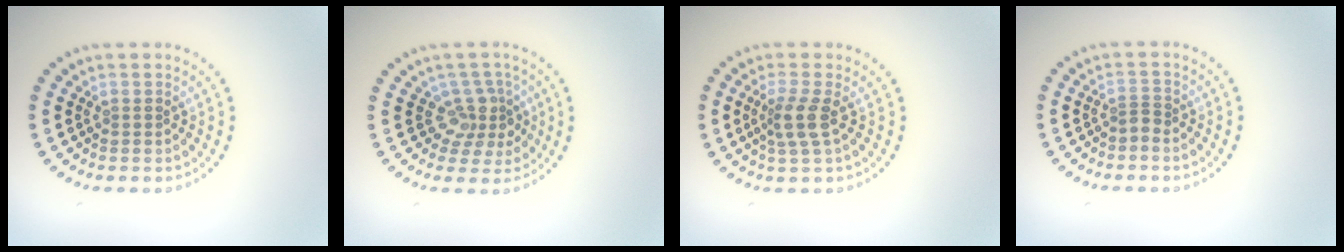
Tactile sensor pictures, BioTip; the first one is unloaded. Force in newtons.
{"total": 3.0, "press": 2.2, "slide": 2.1}
{"total": 2.5, "press": 2.0, "slide": 1.6}
{"total": 0.8, "press": 0.5, "slide": 0.7}